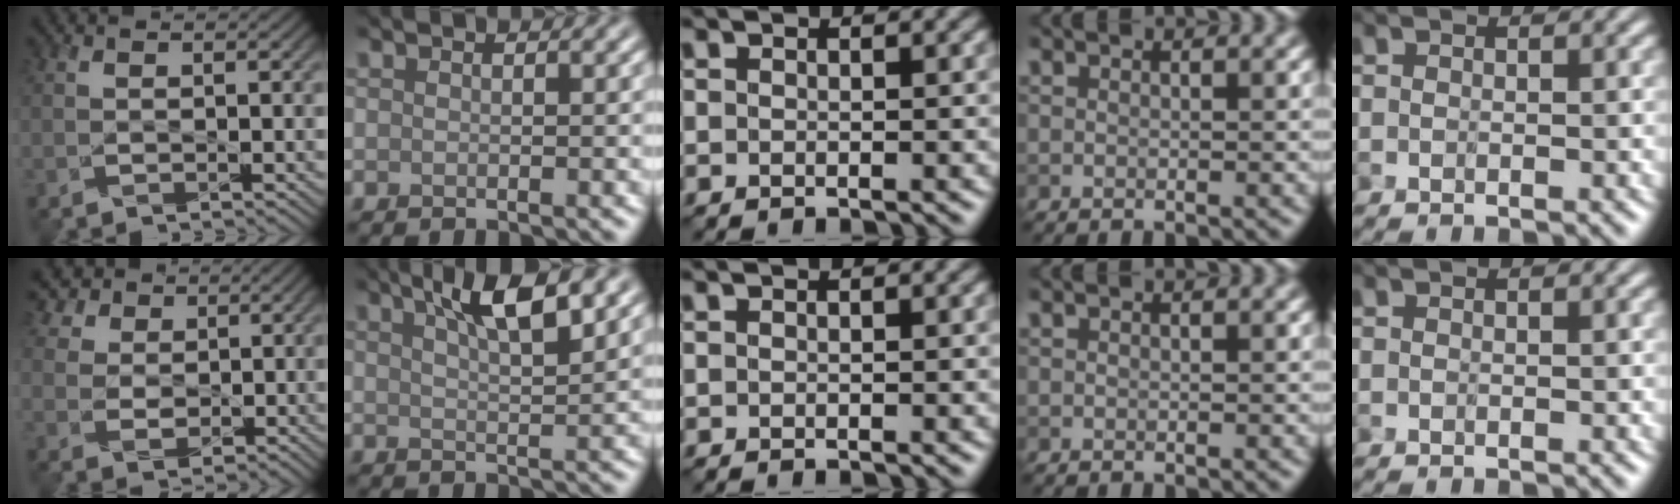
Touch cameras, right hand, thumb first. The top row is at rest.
{"thumb": {"total": 6.8, "force": [3.5, 5.1, 2.6], "torque": [-0.111, -0.004, 0.075]}, "index": {"total": 5.4, "force": [3.0, 1.4, 4.3], "torque": [-0.065, 0.008, 0.049]}}